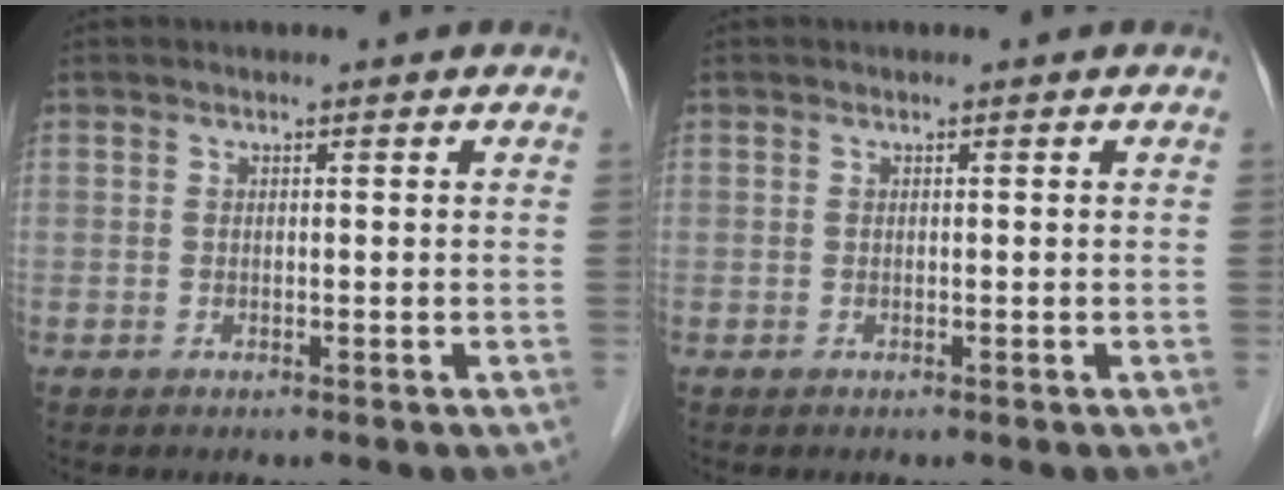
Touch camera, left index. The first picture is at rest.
{"total": 0.0}